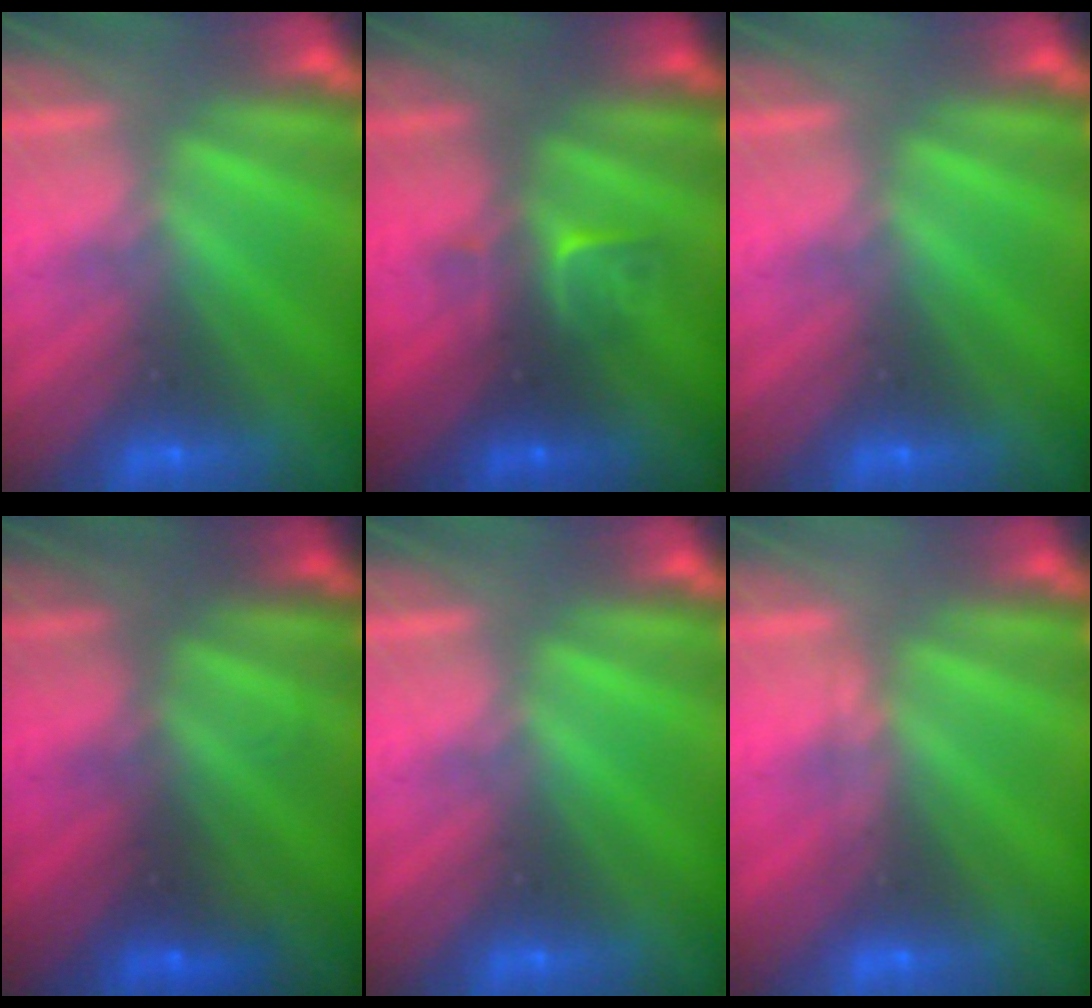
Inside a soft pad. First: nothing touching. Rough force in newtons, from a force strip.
{"total": 2.8}
{"total": 0.0}
{"total": 1.7}
{"total": 0.0}
{"total": 3.4}